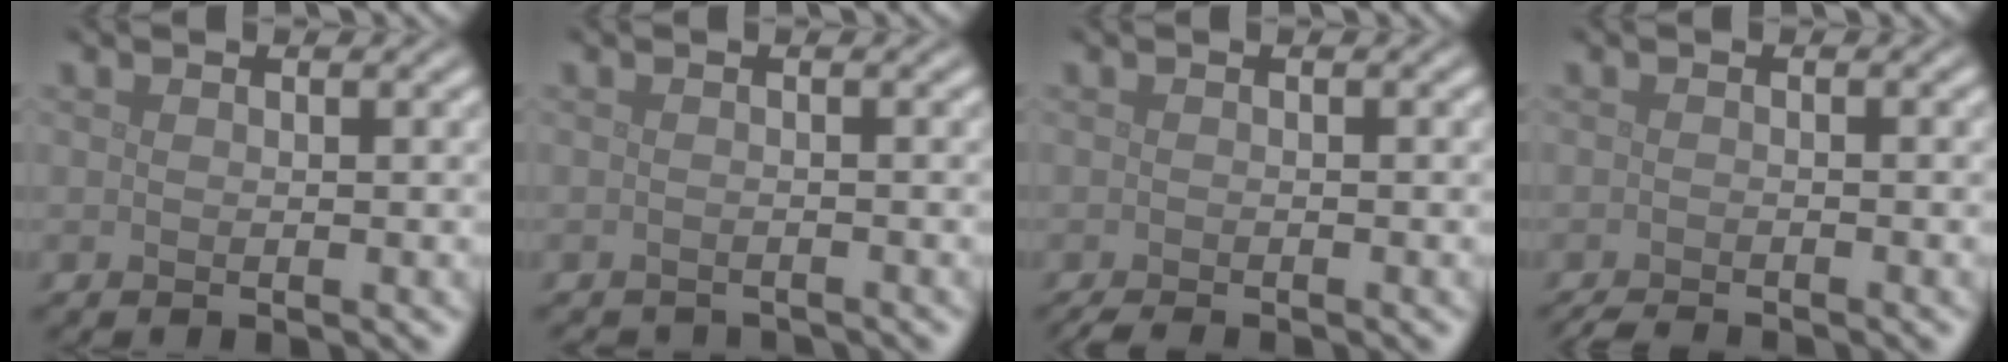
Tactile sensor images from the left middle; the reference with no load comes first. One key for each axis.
{"total": 1.8, "fx": -1.8, "fy": 0.1, "fz": 0.0, "tx": 0.006, "ty": -0.007, "tz": -0.024}
{"total": 1.8, "fx": -1.6, "fy": 0.3, "fz": 0.8, "tx": -0.010, "ty": -0.003, "tz": -0.028}
{"total": 2.2, "fx": -2.0, "fy": 0.2, "fz": 0.8, "tx": -0.011, "ty": -0.003, "tz": -0.037}